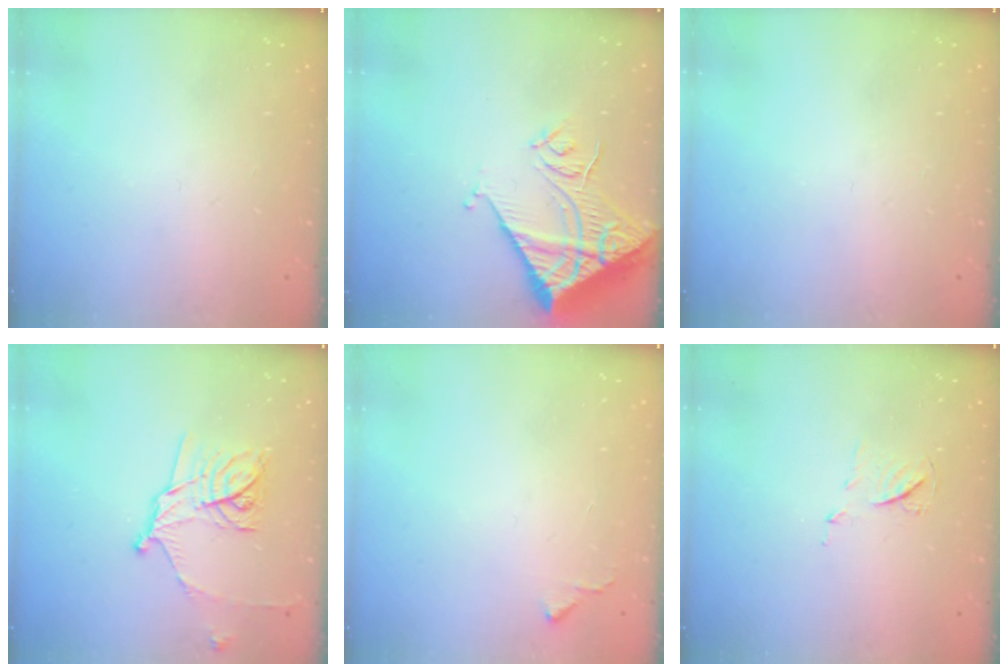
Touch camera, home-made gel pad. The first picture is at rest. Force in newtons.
{"total": 13.2, "press": 13.1, "slide": 1.7}
{"total": 0.0}
{"total": 13.5, "press": 13.5, "slide": 0.1}
{"total": 5.1, "press": 5.0, "slide": 0.7}
{"total": 6.1, "press": 6.0, "slide": 0.7}